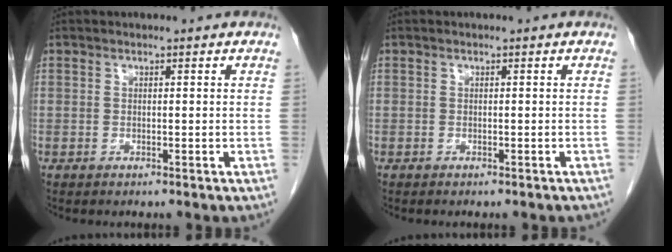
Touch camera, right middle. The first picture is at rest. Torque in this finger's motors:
{"motor_torque": [0.00, 0.01, 0.00, 0.00]}